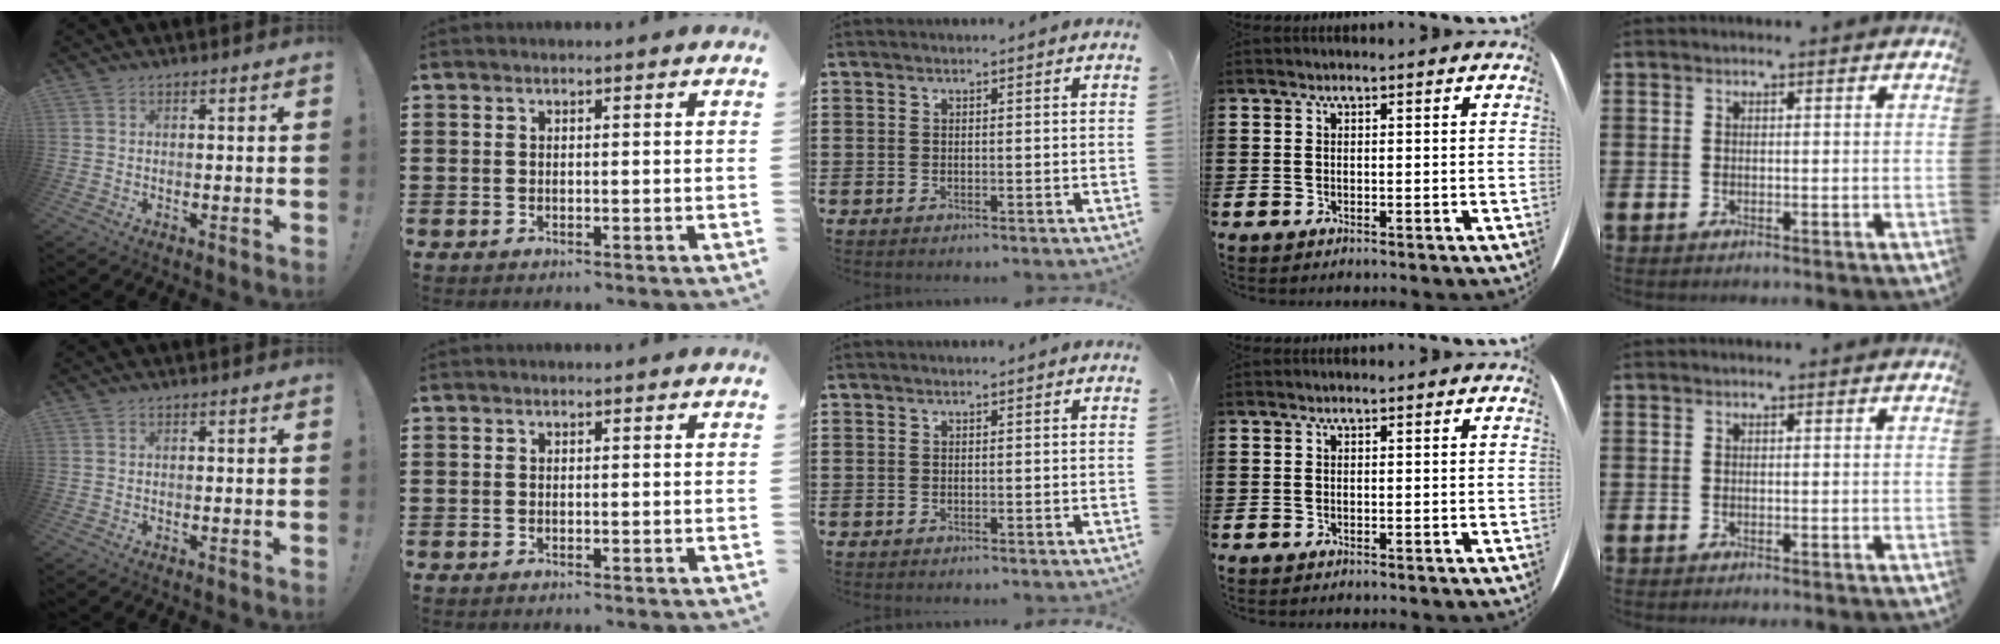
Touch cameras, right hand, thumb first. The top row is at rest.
{}